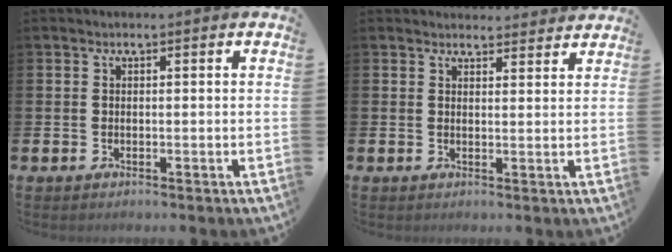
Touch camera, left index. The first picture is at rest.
{"total": 2.7, "force": [2.7, 0.6, -0.1], "torque": [0.004, -0.017, 0.047]}